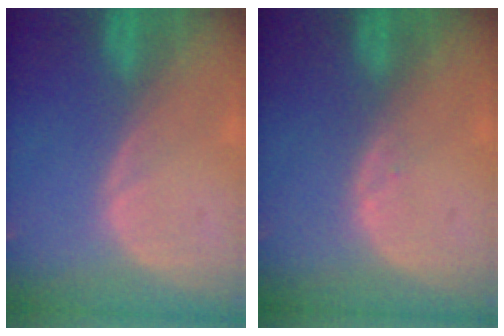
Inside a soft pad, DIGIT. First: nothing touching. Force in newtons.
{"total": 0.7, "press": 0.5, "slide": 0.5}